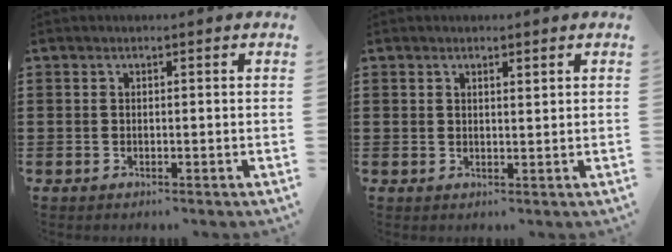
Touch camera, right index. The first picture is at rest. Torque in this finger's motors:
{"motor_torque": [-0.24, 0.11, 0.02, -0.01]}